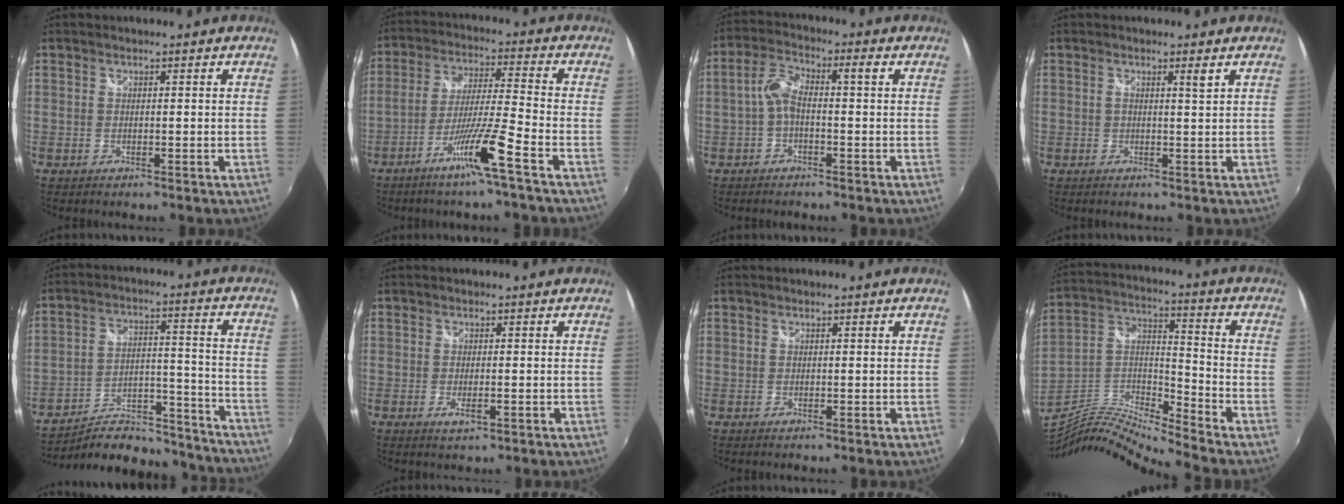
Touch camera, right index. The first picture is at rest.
{"total": 10.5, "force": [-6.1, -1.4, 8.4], "torque": [-0.169, -0.005, -0.115]}
{"total": 5.1, "force": [-1.0, 1.7, 4.7], "torque": [-0.095, 0.015, -0.021]}
{"total": 1.2, "force": [0.6, -0.4, 1.0], "torque": [-0.015, -0.002, 0.009]}
{"total": 22.2, "force": [-19.8, 7.3, 6.9], "torque": [-0.116, 0.040, -0.255]}
{"total": 2.5, "force": [-0.9, 0.8, 2.2], "torque": [-0.042, -0.007, -0.014]}
{"total": 0.0}
{"total": 12.9, "force": [-11.5, -0.6, 5.7], "torque": [-0.123, -0.001, -0.233]}